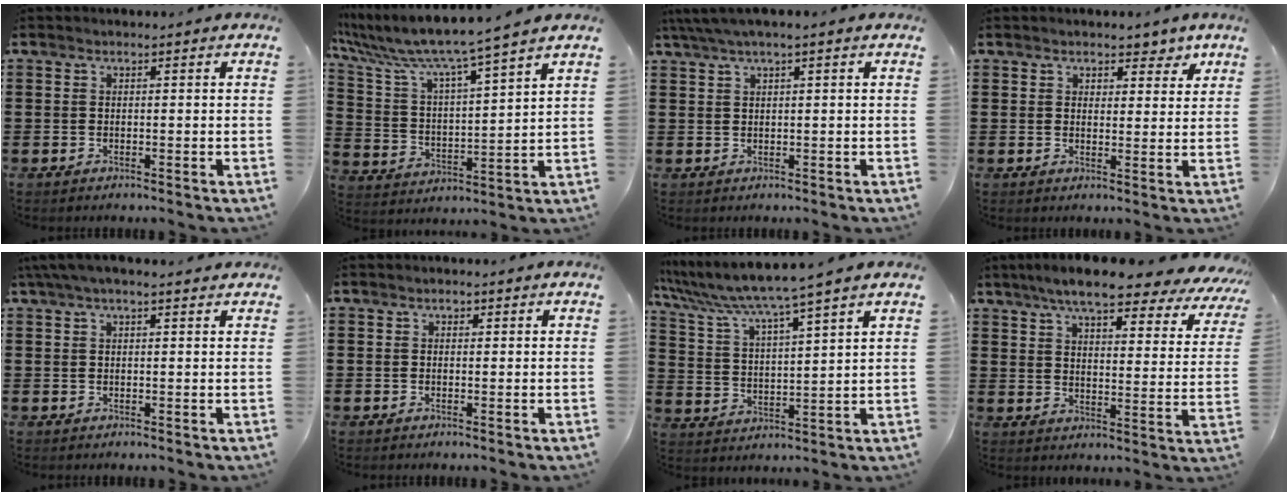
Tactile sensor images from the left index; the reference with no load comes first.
{"total": 7.0, "force": [6.2, -0.5, 3.2], "torque": [-0.091, -0.043, 0.097]}
{"total": 2.4, "force": [1.2, 0.4, 2.0], "torque": [-0.039, 0.003, 0.020]}
{"total": 3.3, "force": [2.5, 1.8, 1.3], "torque": [-0.011, -0.001, 0.039]}
{"total": 3.1, "force": [2.0, 0.8, 2.2], "torque": [-0.047, 0.007, 0.037]}
{"total": 0.8, "force": [0.2, 0.6, 0.5], "torque": [-0.012, 0.005, 0.003]}
{"total": 6.2, "force": [5.5, -1.0, 2.8], "torque": [-0.078, -0.040, 0.088]}
{"total": 8.6, "force": [7.4, 0.9, 4.4], "torque": [-0.098, -0.040, 0.124]}